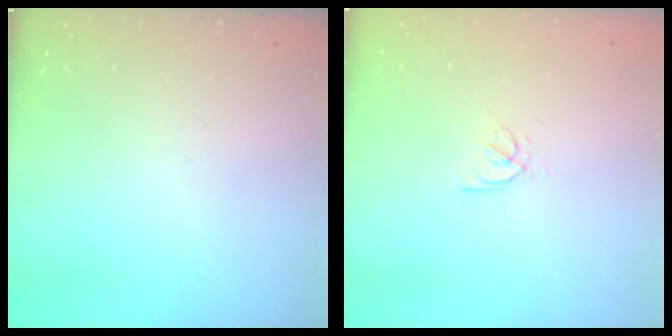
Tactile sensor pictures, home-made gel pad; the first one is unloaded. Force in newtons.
{"total": 2.5, "press": 2.4, "slide": 0.5}